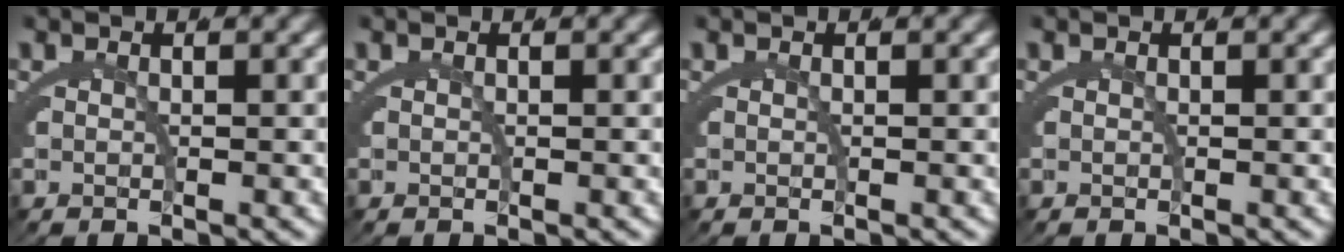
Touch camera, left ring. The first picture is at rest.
{"total": 0.0}
{"total": 0.0}
{"total": 0.0}